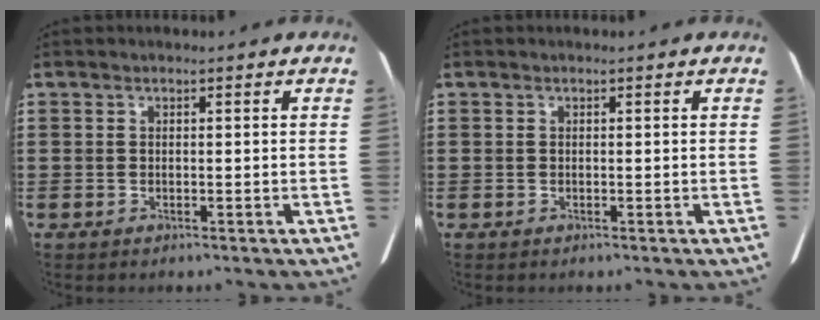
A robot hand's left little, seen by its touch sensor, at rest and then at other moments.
{"total": 0.0}